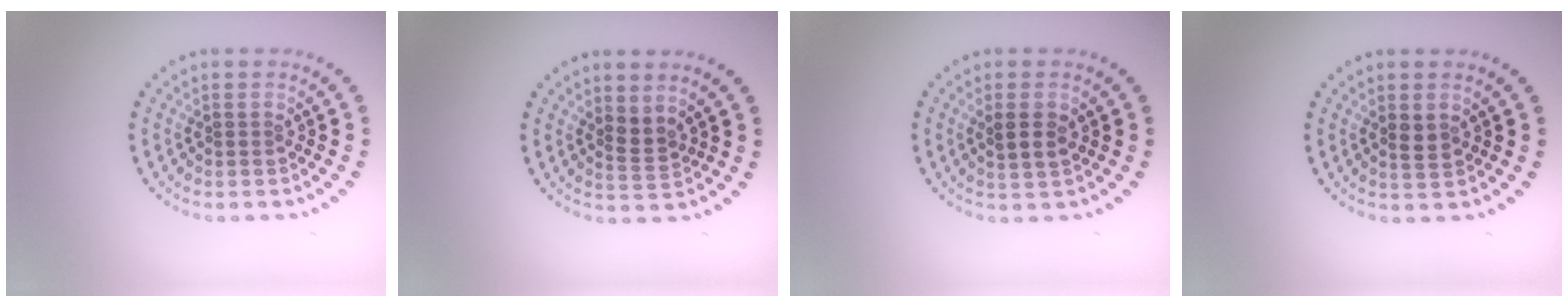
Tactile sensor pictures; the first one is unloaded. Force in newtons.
{"total": 1.7, "press": 1.3, "slide": 1.2}
{"total": 2.0, "press": 1.9, "slide": 0.5}
{"total": 1.4, "press": 1.3, "slide": 0.4}